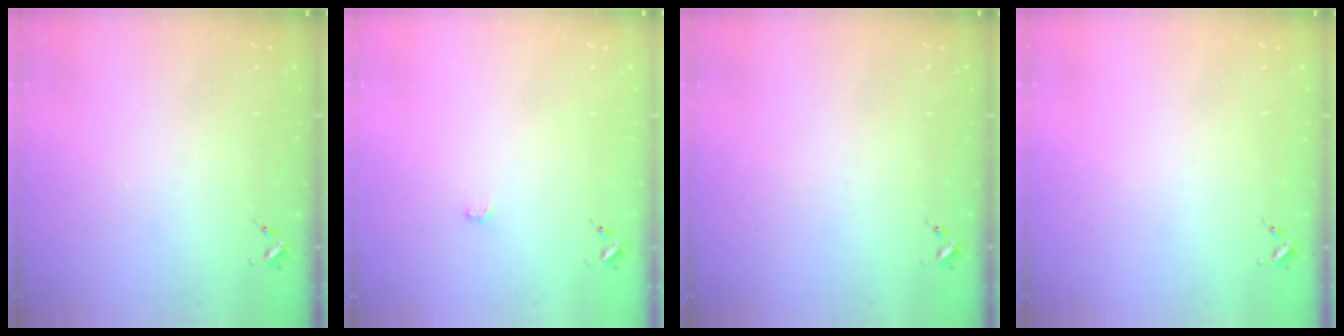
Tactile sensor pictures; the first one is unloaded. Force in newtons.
{"total": 1.9, "press": 1.9, "slide": 0.2}
{"total": 0.0}
{"total": 0.0}